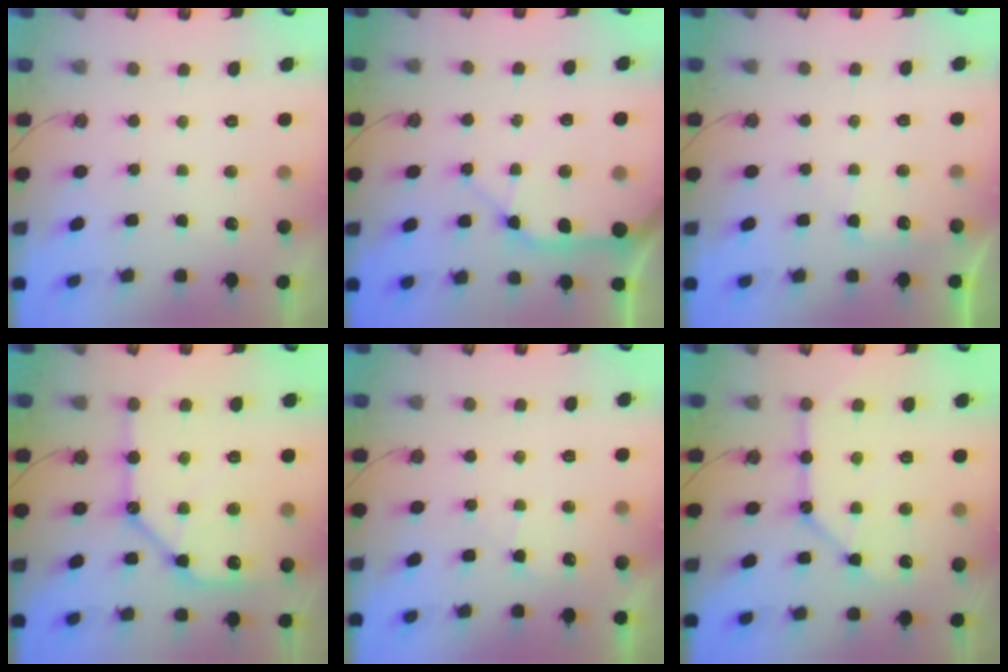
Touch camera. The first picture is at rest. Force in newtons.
{"total": 12.4, "press": 12.2, "slide": 1.9}
{"total": 5.1, "press": 5.0, "slide": 0.6}
{"total": 15.7, "press": 15.6, "slide": 1.7}
{"total": 3.2, "press": 3.2, "slide": 0.5}
{"total": 13.1, "press": 13.1, "slide": 1.5}